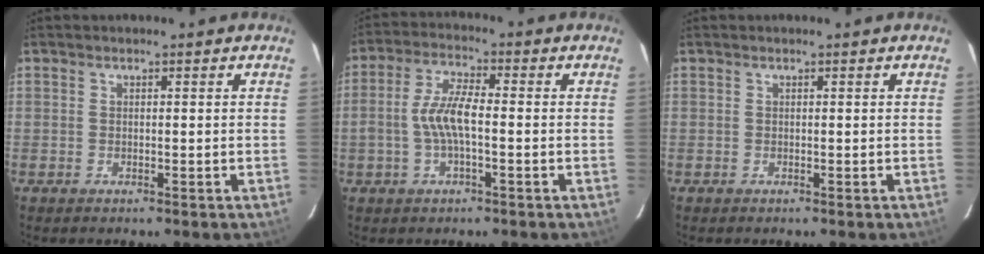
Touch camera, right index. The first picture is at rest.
{"total": 7.0, "force": [-1.2, 2.1, 6.5], "torque": [-0.136, 0.010, -0.023]}
{"total": 0.0}